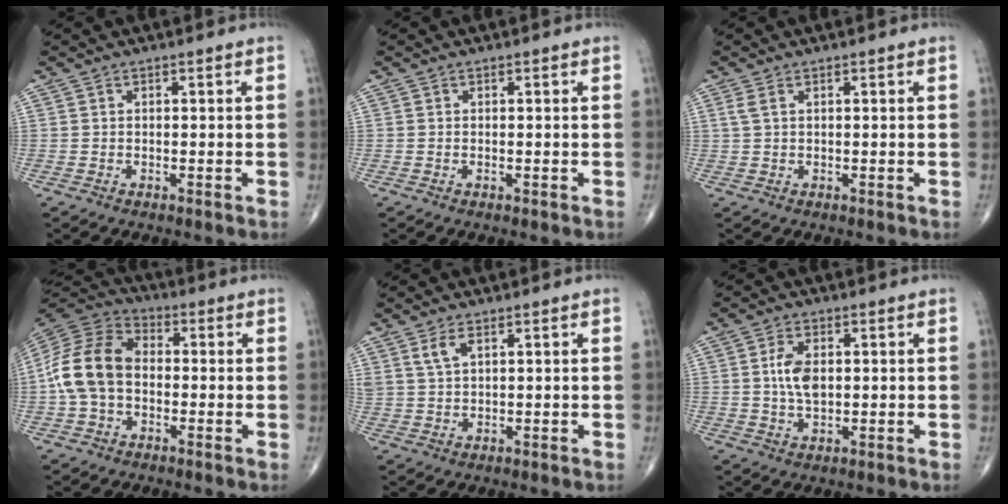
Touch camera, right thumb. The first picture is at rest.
{"total": 0.0}
{"total": 1.6, "force": [0.7, 0.8, 1.2], "torque": [-0.035, 0.012, 0.020]}
{"total": 13.9, "force": [-1.3, 9.8, 9.8], "torque": [-0.190, 0.037, -0.035]}
{"total": 3.4, "force": [1.8, 1.6, 2.4], "torque": [-0.048, -0.004, 0.041]}
{"total": 5.8, "force": [0.7, 3.3, 4.7], "torque": [-0.089, 0.000, 0.012]}